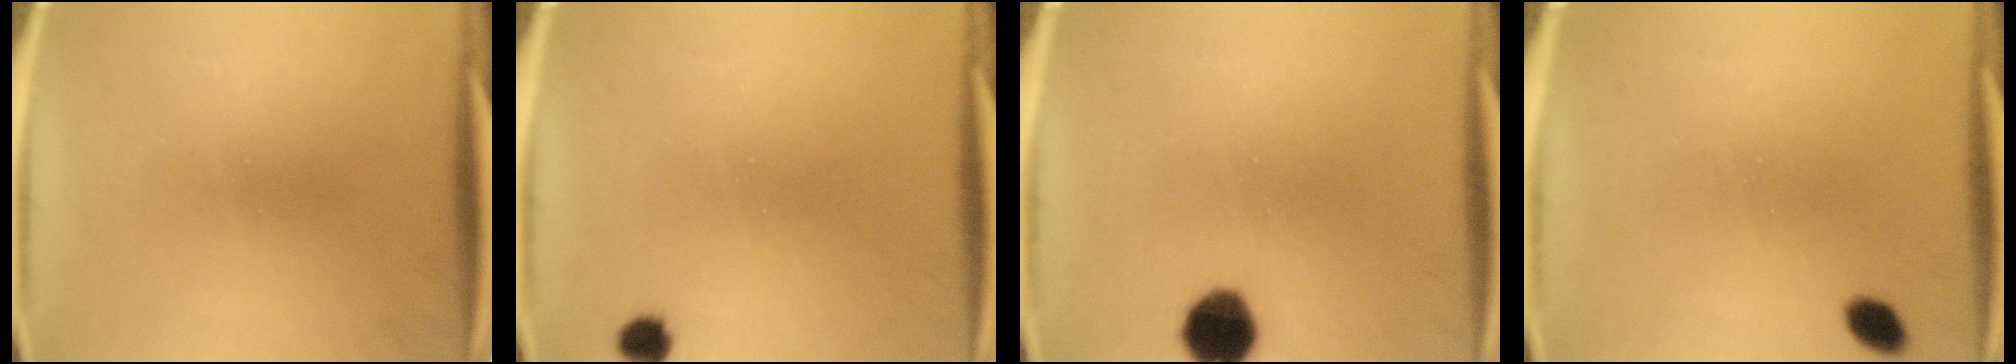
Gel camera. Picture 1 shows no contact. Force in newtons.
{"total": 2.3}
{"total": 8.6}
{"total": 2.7}